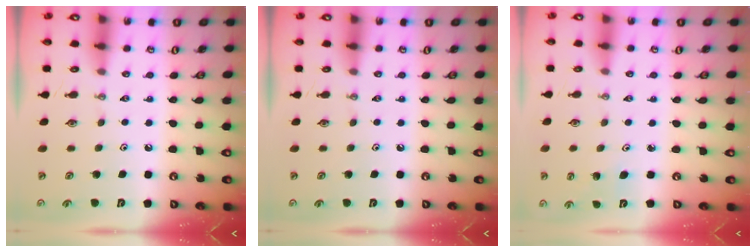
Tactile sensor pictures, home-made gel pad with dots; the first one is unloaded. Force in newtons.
{"total": 0.0}
{"total": 2.8, "press": 2.6, "slide": 1.2}